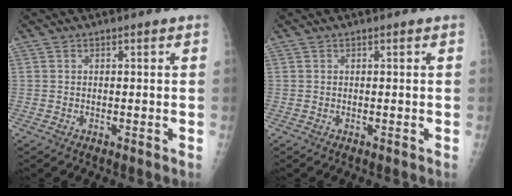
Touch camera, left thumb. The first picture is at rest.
{"total": 0.0}